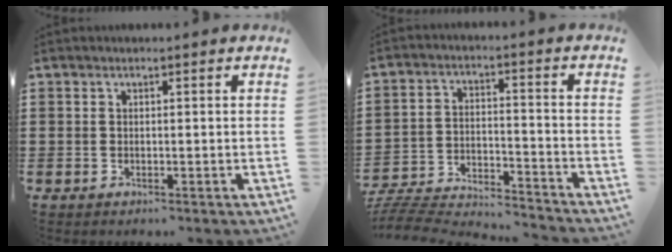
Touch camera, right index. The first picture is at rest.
{"total": 5.5, "force": [-5.4, 0.4, 1.0], "torque": [-0.029, -0.006, -0.112]}